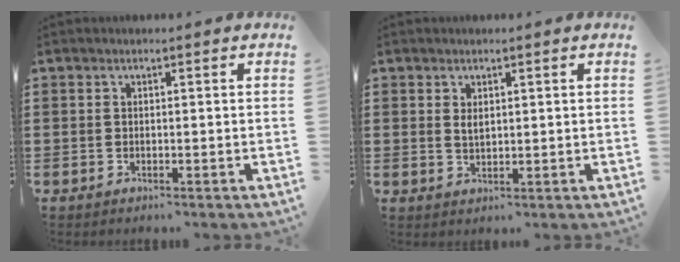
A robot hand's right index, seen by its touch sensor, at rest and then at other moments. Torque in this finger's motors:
{"motor_torque": [-0.11, 0.20, 0.00, 0.01]}